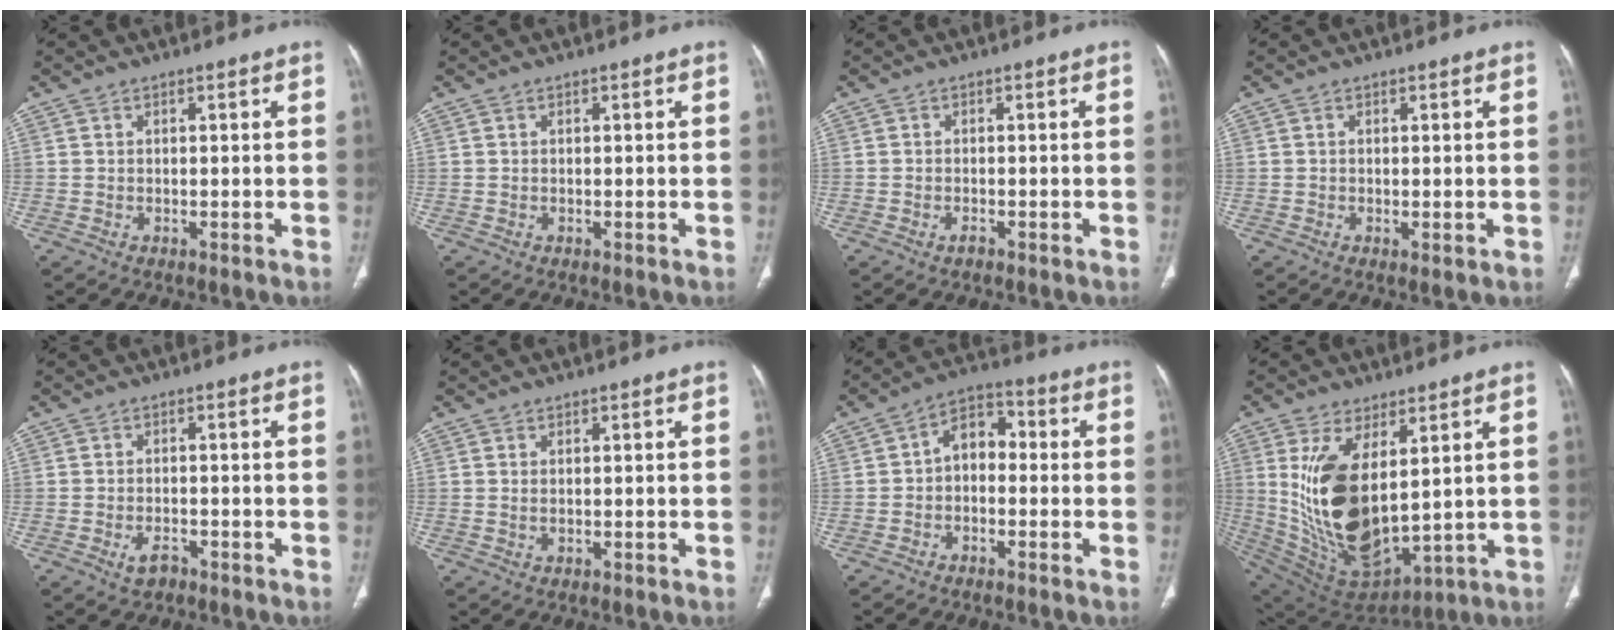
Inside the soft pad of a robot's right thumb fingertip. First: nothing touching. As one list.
[{"total": 0.0}, {"total": 1.0, "force": [-0.7, 0.5, 0.6], "torque": [-0.013, 0.002, -0.012]}, {"total": 0.8, "force": [-0.1, 0.2, 0.8], "torque": [-0.018, -0.006, 0.000]}, {"total": 2.8, "force": [-1.6, 1.6, 1.6], "torque": [-0.029, 0.008, -0.022]}, {"total": 0.7, "force": [0.2, 0.4, 0.6], "torque": [-0.016, 0.001, 0.009]}, {"total": 6.6, "force": [-0.6, 4.6, 4.7], "torque": [-0.055, 0.030, -0.026]}, {"total": 19.4, "force": [4.1, 9.5, 16.4], "torque": [-0.309, -0.034, 0.107]}]